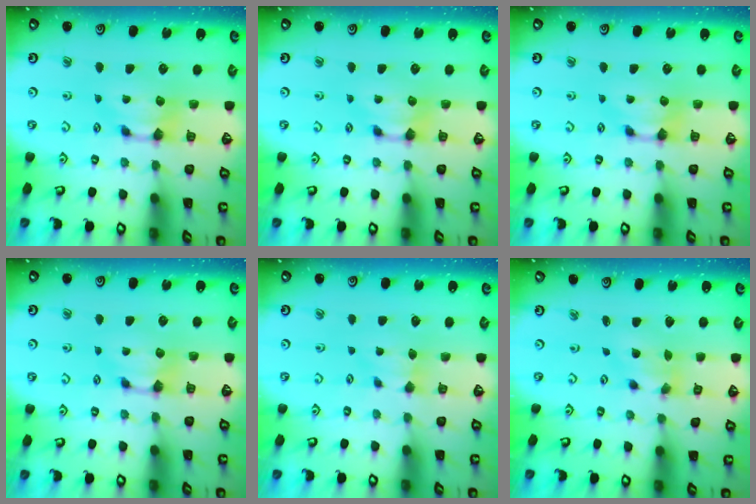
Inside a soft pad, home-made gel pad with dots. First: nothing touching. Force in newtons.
{"total": 0.0}
{"total": 0.0}
{"total": 0.0}
{"total": 1.8, "press": 1.6, "slide": 0.7}
{"total": 1.4, "press": 0.6, "slide": 1.3}